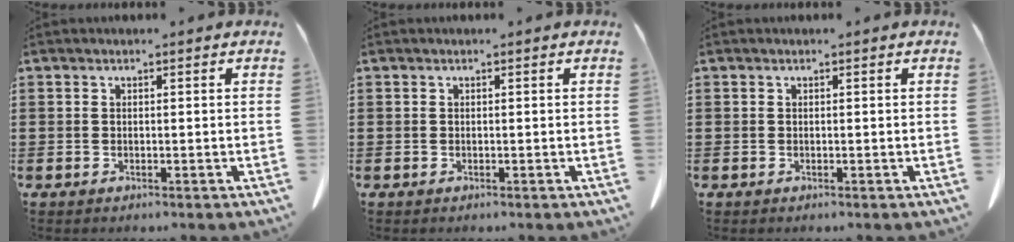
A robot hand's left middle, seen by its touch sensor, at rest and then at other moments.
{"total": 0.0}
{"total": 0.0}